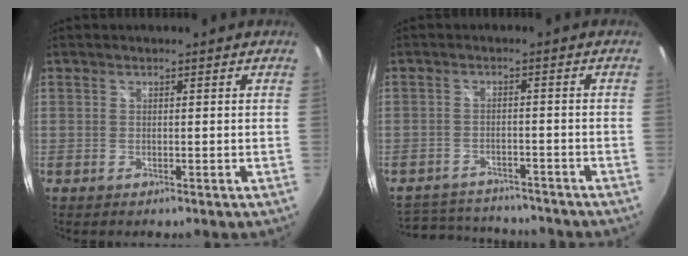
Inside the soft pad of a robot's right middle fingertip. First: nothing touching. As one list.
[{"total": 12.4, "force": [-11.1, 3.9, 3.7], "torque": [-0.091, 0.007, -0.161]}]